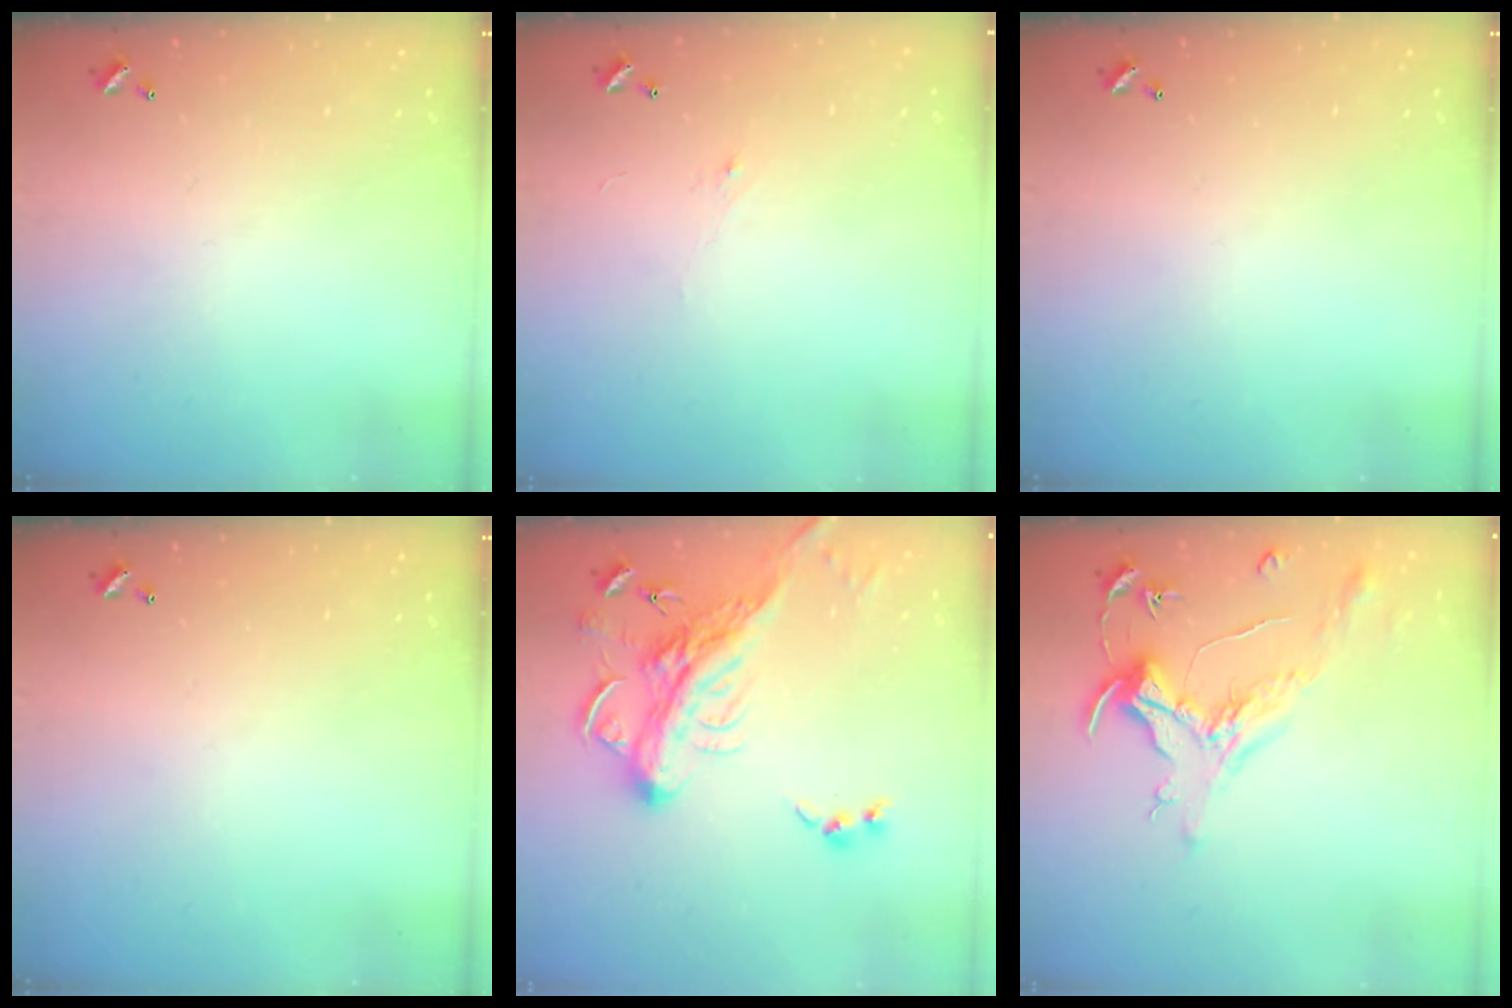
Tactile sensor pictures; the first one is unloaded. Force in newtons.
{"total": 0.7, "press": 0.4, "slide": 0.6}
{"total": 0.0}
{"total": 0.0}
{"total": 9.5, "press": 9.3, "slide": 1.9}
{"total": 1.6, "press": 1.4, "slide": 0.7}